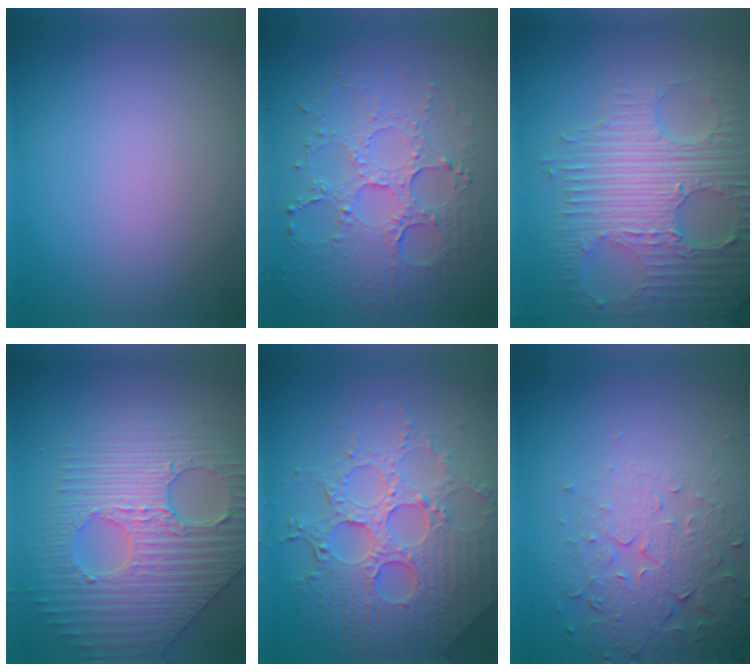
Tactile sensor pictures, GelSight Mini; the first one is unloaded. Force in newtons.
{"total": 5.4, "press": 3.8, "slide": 3.9}
{"total": 8.6, "press": 6.0, "slide": 6.1}
{"total": 6.4, "press": 5.5, "slide": 3.3}
{"total": 7.7, "press": 5.7, "slide": 5.2}
{"total": 5.1, "press": 3.6, "slide": 3.6}